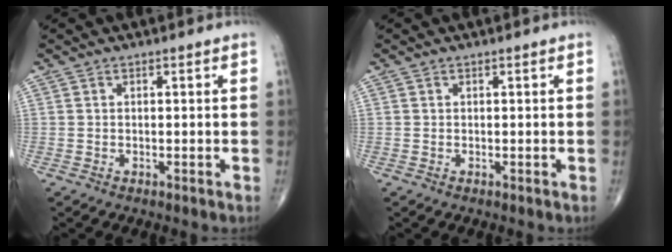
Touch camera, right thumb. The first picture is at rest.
{"total": 0.0}